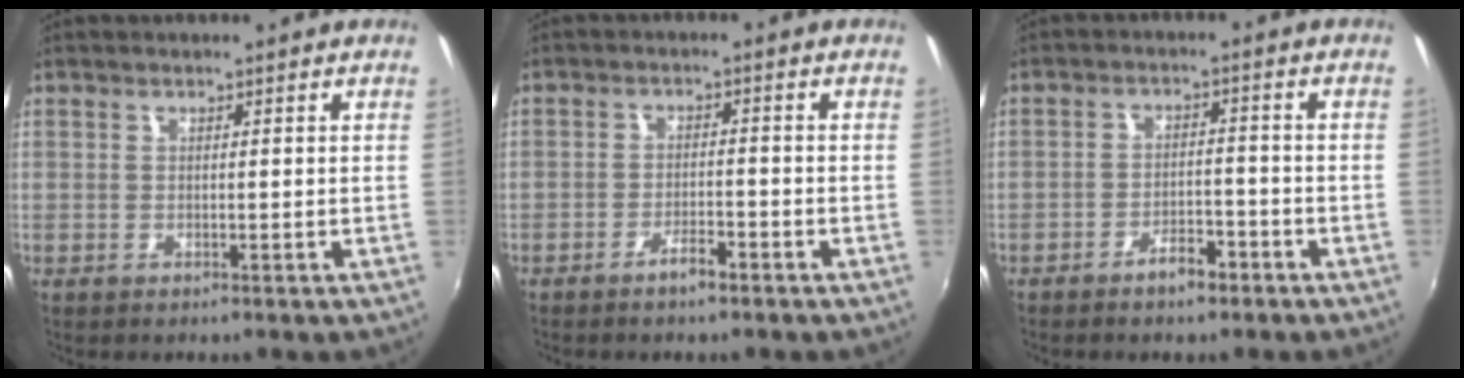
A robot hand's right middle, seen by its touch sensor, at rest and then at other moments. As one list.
[{"total": 2.9, "force": [-2.3, 0.6, 1.8], "torque": [-0.043, 0.001, -0.039]}, {"total": 4.2, "force": [-3.1, 1.6, 2.2], "torque": [-0.049, 0.002, -0.045]}]